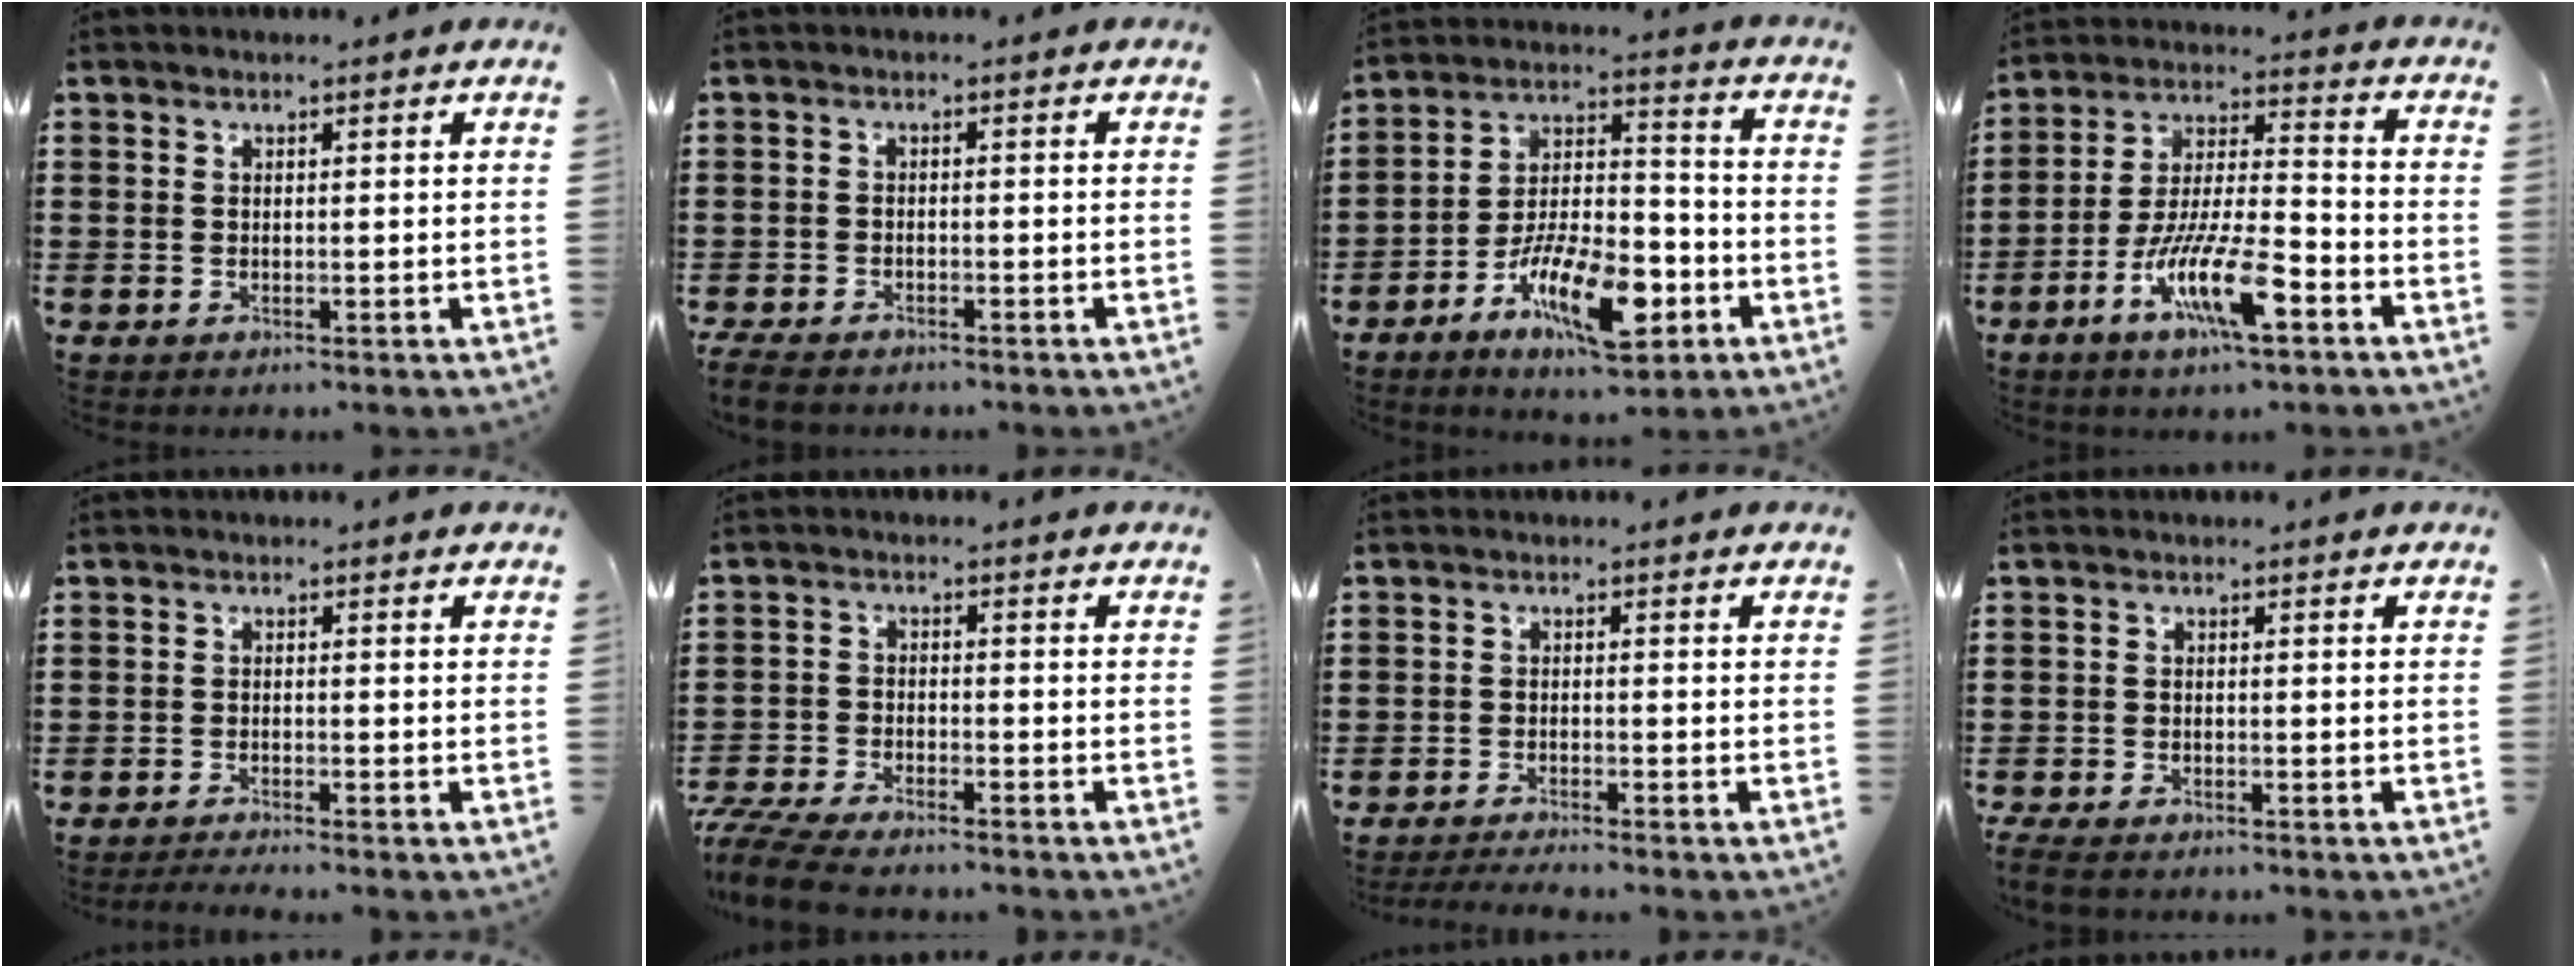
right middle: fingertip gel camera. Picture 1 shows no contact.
{"total": 2.5, "force": [-2.4, 0.4, 0.7], "torque": [-0.029, -0.002, -0.053]}
{"total": 12.6, "force": [-6.5, 4.7, 9.7], "torque": [-0.187, 0.011, -0.119]}
{"total": 12.0, "force": [-6.4, 3.0, 9.7], "torque": [-0.197, -0.001, -0.121]}
{"total": 1.5, "force": [-1.4, -0.1, 0.6], "torque": [-0.008, -0.001, -0.025]}
{"total": 5.6, "force": [-5.3, 0.8, 1.6], "torque": [-0.050, -0.002, -0.110]}
{"total": 2.0, "force": [-1.9, -0.1, 0.7], "torque": [-0.010, 0.000, -0.036]}
{"total": 2.0, "force": [-1.8, 0.3, 0.7], "torque": [-0.020, 0.001, -0.039]}